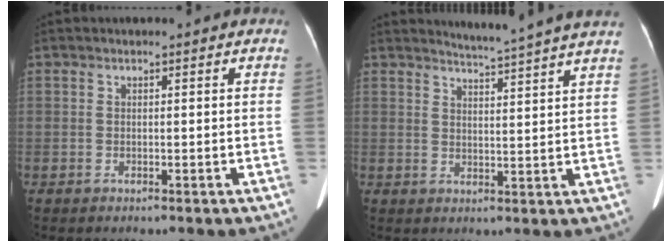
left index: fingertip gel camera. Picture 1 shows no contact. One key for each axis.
{"total": 9.8, "fx": 9.2, "fy": -1.9, "fz": 3.0, "tx": -0.052, "ty": -0.024, "tz": 0.111}